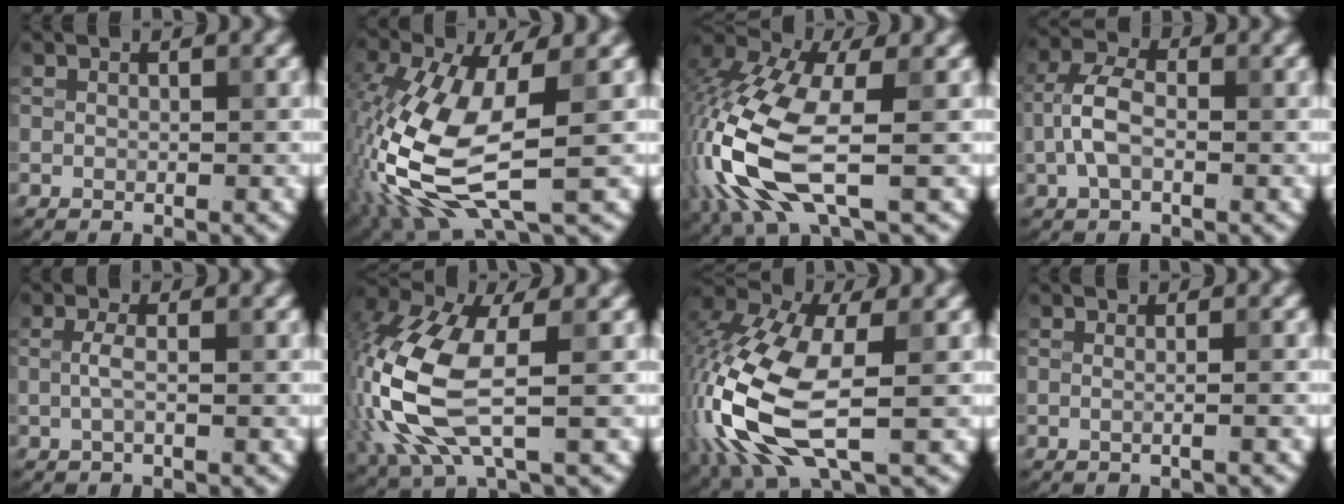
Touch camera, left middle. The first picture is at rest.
{"total": 9.8, "force": [-2.5, 4.1, 8.5], "torque": [-0.209, -0.006, -0.051]}
{"total": 10.7, "force": [-2.9, 4.5, 9.2], "torque": [-0.220, -0.001, -0.068]}
{"total": 3.8, "force": [-0.9, 2.1, 3.1], "torque": [-0.067, 0.011, -0.024]}
{"total": 1.4, "force": [-0.1, 0.3, 1.3], "torque": [-0.030, 0.000, -0.004]}
{"total": 10.3, "force": [-1.1, 4.5, 9.2], "torque": [-0.232, 0.001, -0.030]}
{"total": 11.9, "force": [-3.1, 5.5, 10.1], "torque": [-0.240, -0.006, -0.069]}
{"total": 1.4, "force": [0.0, 0.6, 1.3], "torque": [-0.011, -0.007, -0.016]}